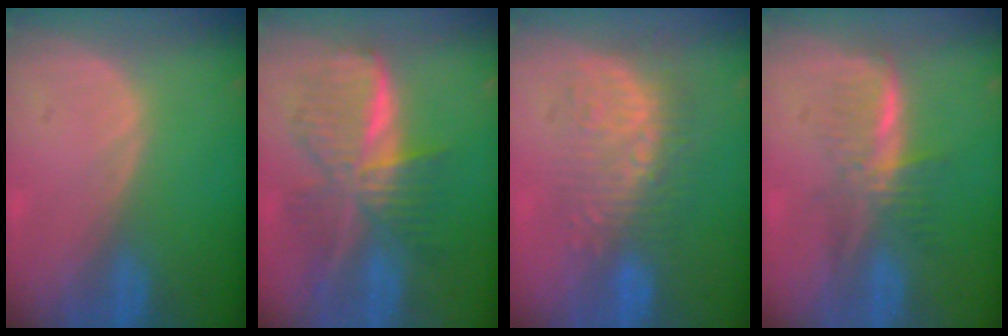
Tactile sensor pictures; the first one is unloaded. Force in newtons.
{"total": 9.4, "press": 9.4, "slide": 0.5}
{"total": 9.3, "press": 8.4, "slide": 3.9}
{"total": 5.8, "press": 5.3, "slide": 2.3}